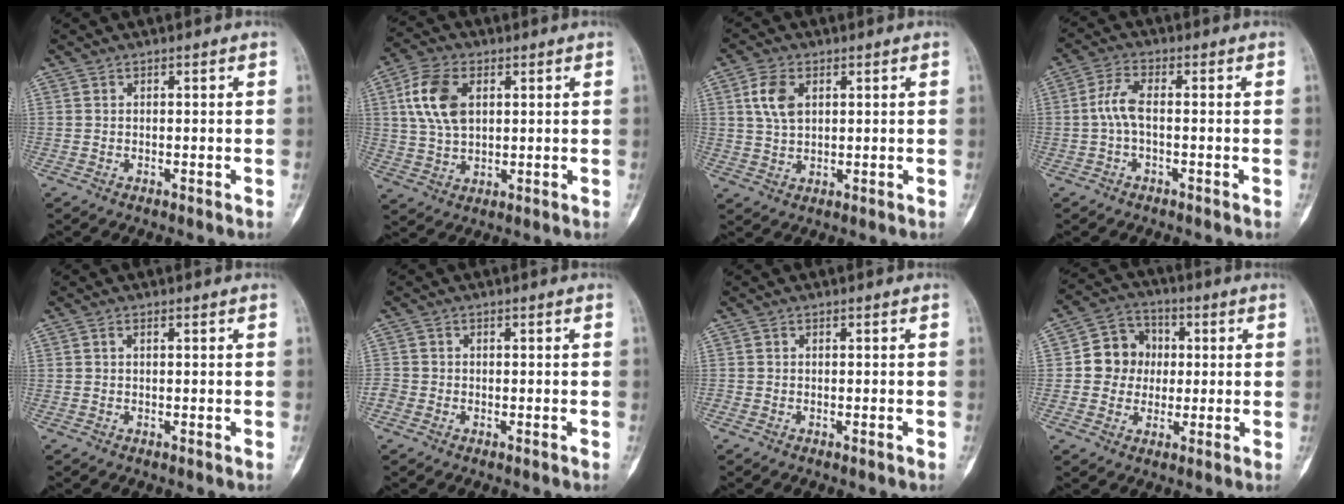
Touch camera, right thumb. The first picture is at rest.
{"total": 10.5, "force": [2.8, 6.5, 7.7], "torque": [-0.145, 0.004, 0.056]}
{"total": 6.0, "force": [2.0, 3.7, 4.3], "torque": [-0.078, -0.001, 0.039]}
{"total": 4.6, "force": [-0.5, 1.8, 4.2], "torque": [-0.094, 0.017, -0.014]}
{"total": 0.5, "force": [0.2, 0.2, 0.4], "torque": [-0.010, 0.003, 0.002]}
{"total": 2.0, "force": [-1.0, 1.7, 0.5], "torque": [-0.004, 0.008, -0.024]}
{"total": 0.5, "force": [-0.4, 0.2, 0.2], "torque": [0.002, 0.001, -0.007]}
{"total": 9.0, "force": [0.3, 8.3, 3.4], "torque": [-0.011, 0.017, -0.006]}